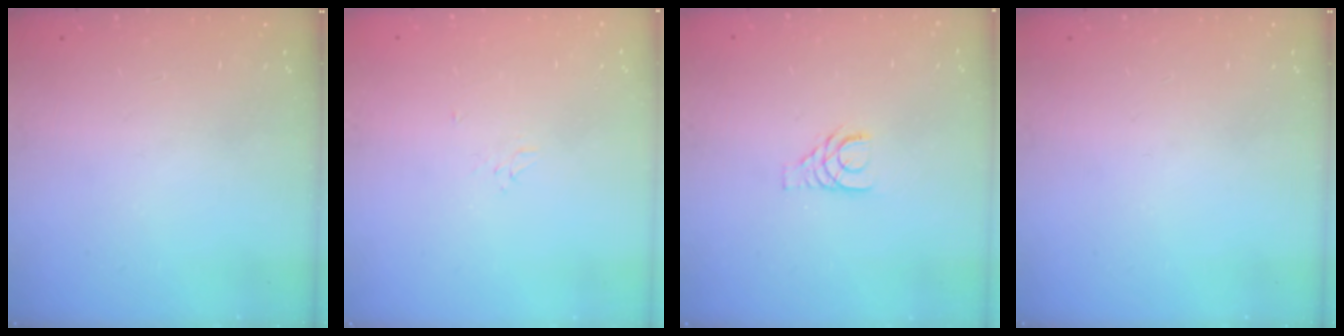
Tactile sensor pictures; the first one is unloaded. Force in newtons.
{"total": 4.1, "press": 4.0, "slide": 0.5}
{"total": 4.4, "press": 4.3, "slide": 0.4}
{"total": 0.0}